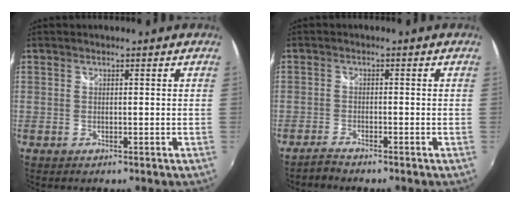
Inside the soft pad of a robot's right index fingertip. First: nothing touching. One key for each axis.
{"total": 2.2, "fx": -2.1, "fy": 0.3, "fz": 0.5, "tx": -0.022, "ty": -0.003, "tz": -0.043}